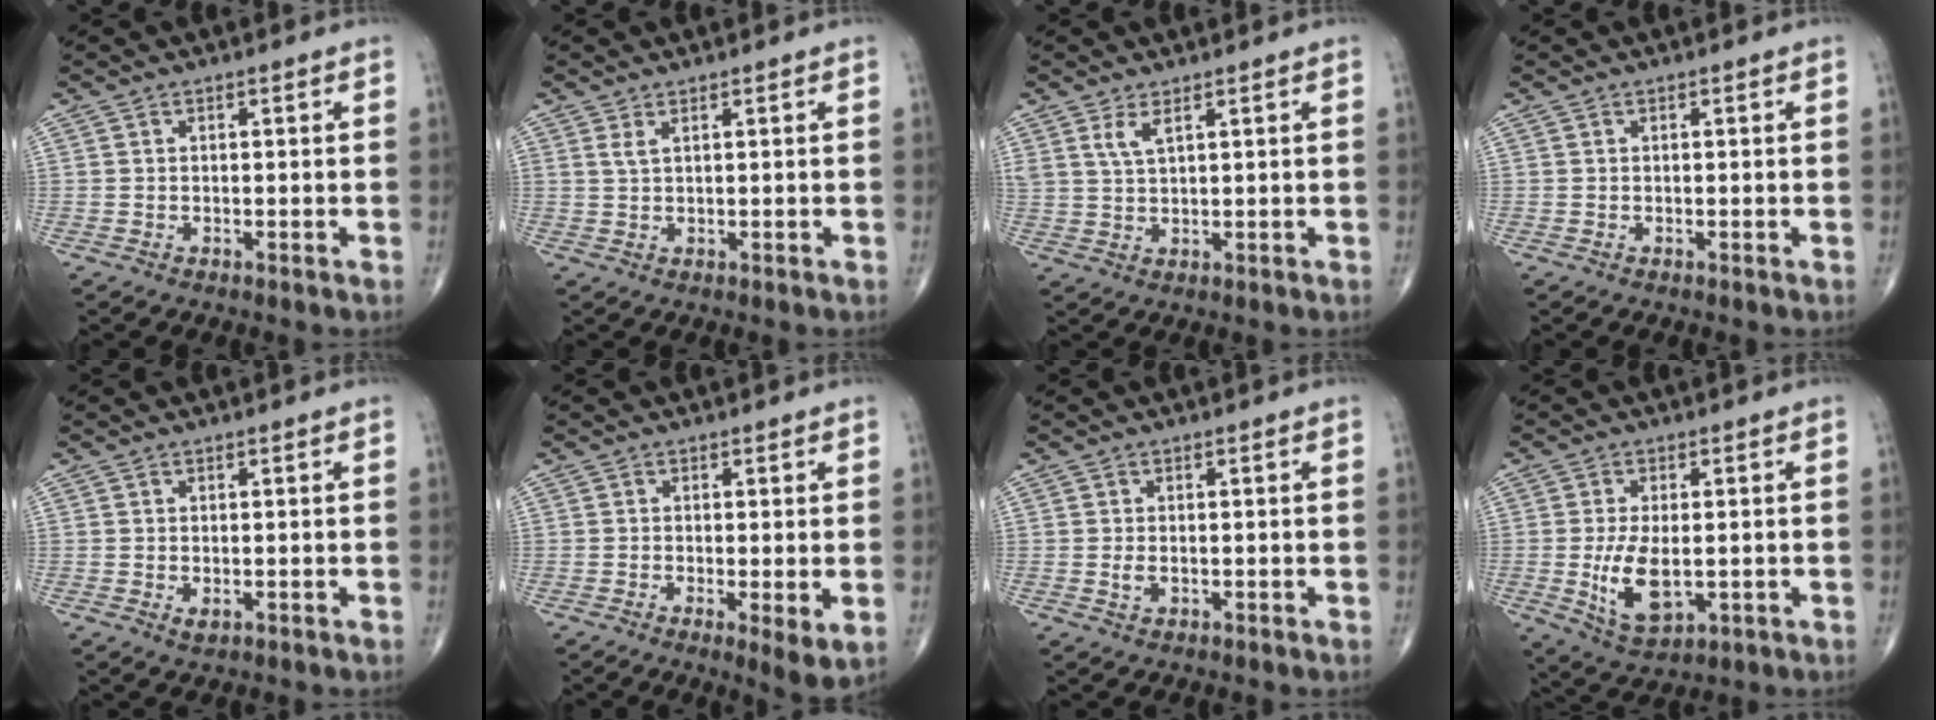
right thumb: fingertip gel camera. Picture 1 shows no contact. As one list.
[{"total": 1.4, "force": [0.8, 0.3, 1.0], "torque": [-0.026, 0.000, 0.021]}, {"total": 3.1, "force": [1.8, 0.9, 2.4], "torque": [-0.050, -0.009, 0.042]}, {"total": 0.0}, {"total": 1.2, "force": [-0.2, 0.8, 1.0], "torque": [-0.013, -0.002, 0.001]}, {"total": 4.5, "force": [-0.7, 1.0, 4.3], "torque": [-0.076, -0.016, -0.016]}, {"total": 1.5, "force": [-0.1, 0.9, 1.2], "torque": [-0.023, -0.001, -0.001]}, {"total": 9.2, "force": [-1.1, 4.8, 7.8], "torque": [-0.139, -0.015, -0.007]}]